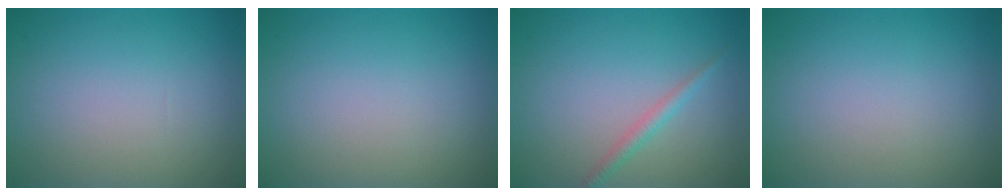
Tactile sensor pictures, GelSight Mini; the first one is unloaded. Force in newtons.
{"total": 0.0}
{"total": 1.4, "press": 1.4, "slide": 0.1}
{"total": 0.0}